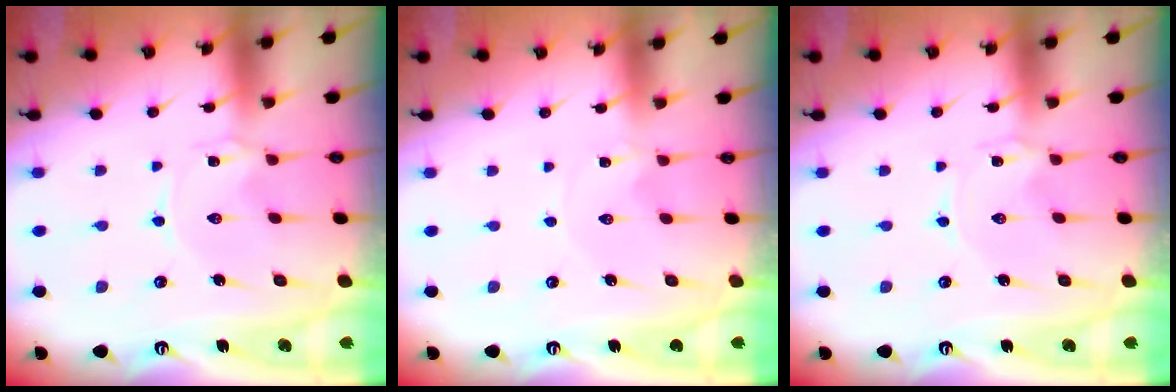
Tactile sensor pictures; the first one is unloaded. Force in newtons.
{"total": 0.9, "press": 0.9, "slide": 0.1}
{"total": 0.0}